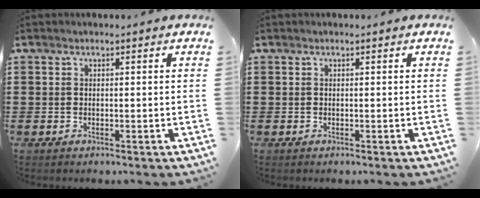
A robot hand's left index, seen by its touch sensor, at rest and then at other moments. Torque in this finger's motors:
{"motor_torque": [1.27, -0.87, -0.01, 0.01]}